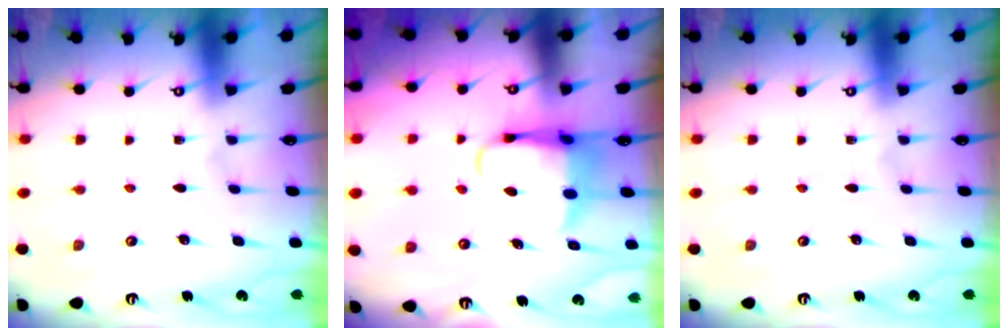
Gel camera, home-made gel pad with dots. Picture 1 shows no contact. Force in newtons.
{"total": 6.6, "press": 6.5, "slide": 1.2}
{"total": 0.0}